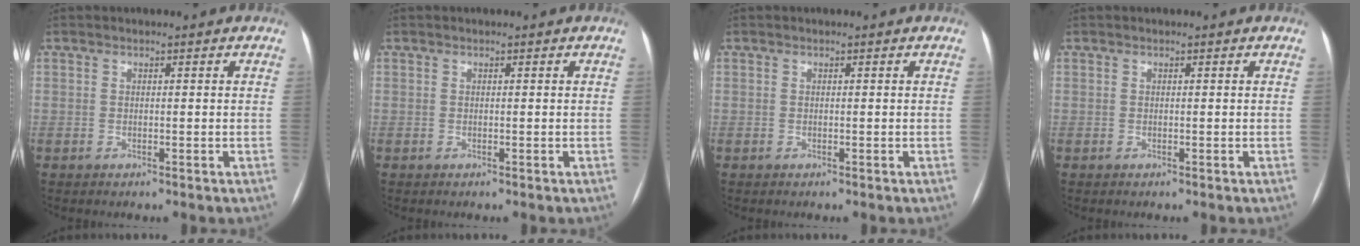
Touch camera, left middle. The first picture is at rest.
{"total": 0.0}
{"total": 0.0}
{"total": 0.0}